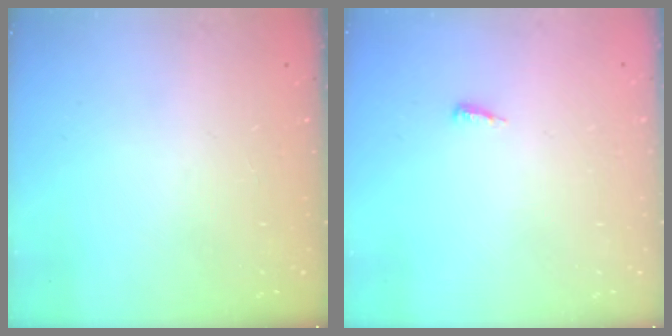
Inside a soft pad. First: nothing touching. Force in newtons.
{"total": 2.9, "press": 2.9, "slide": 0.4}